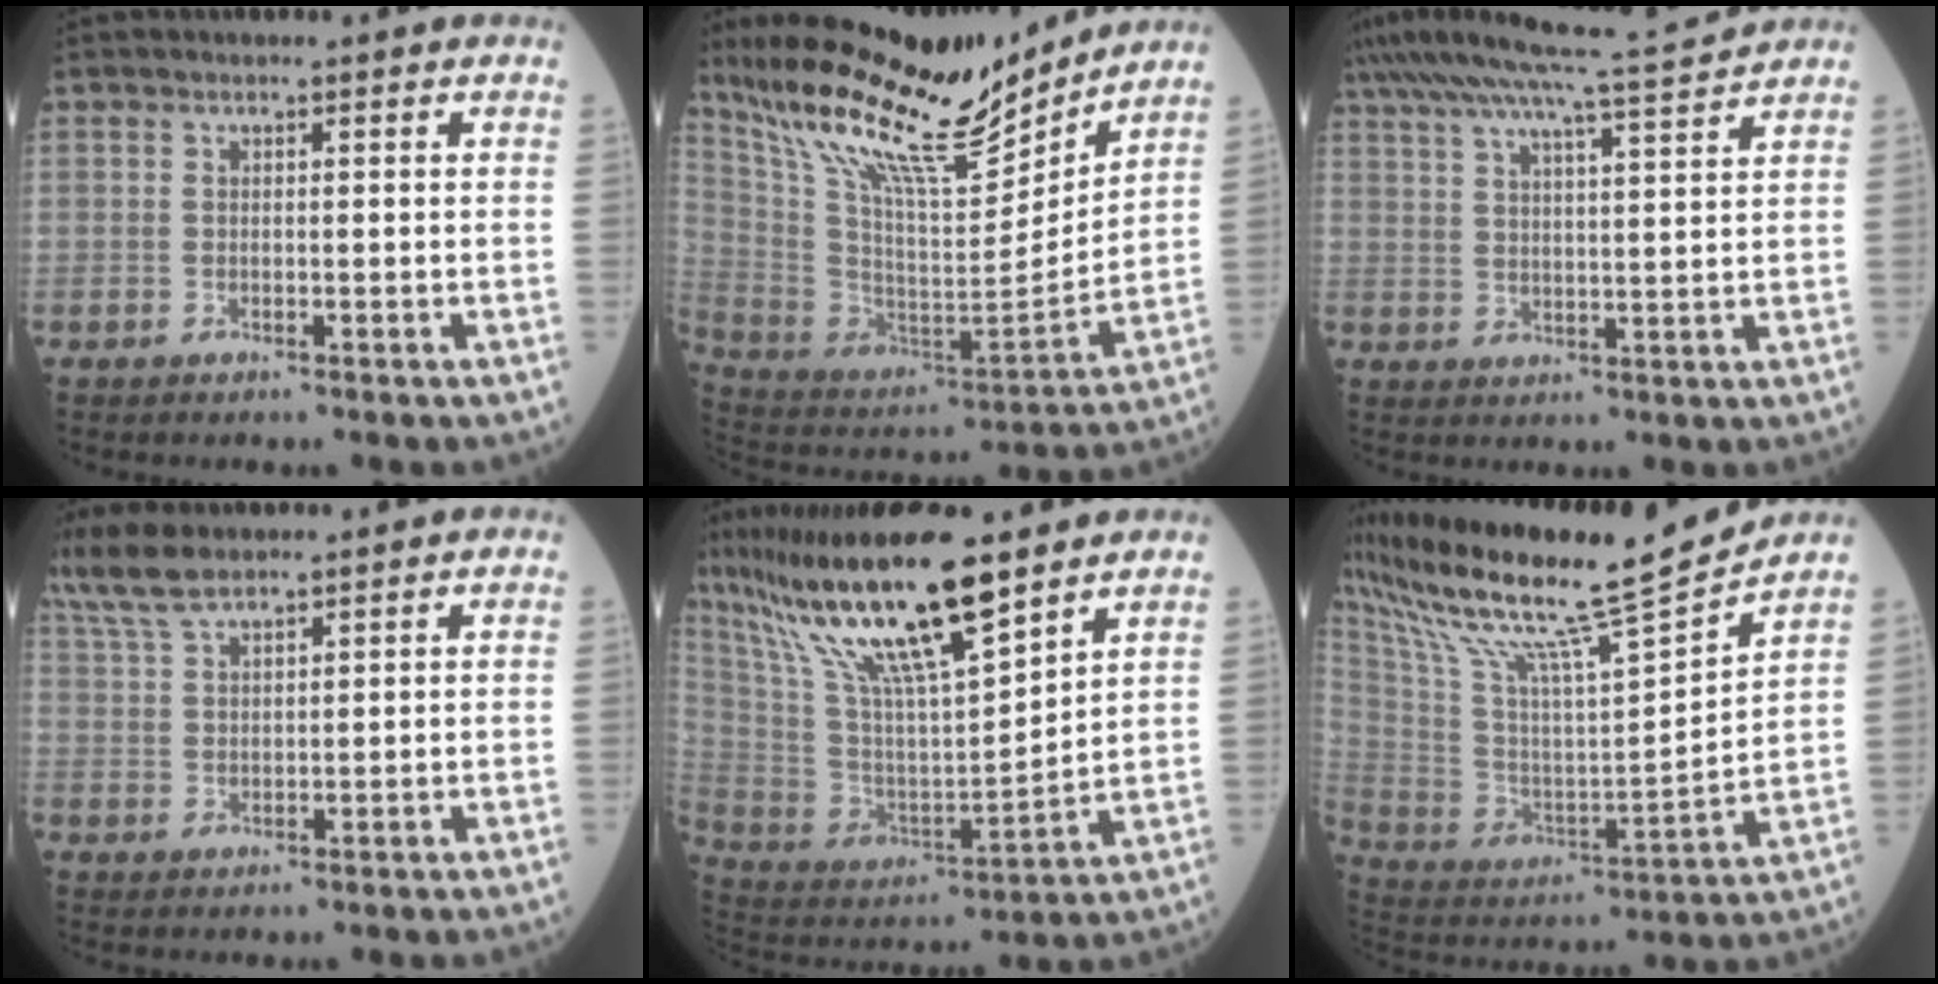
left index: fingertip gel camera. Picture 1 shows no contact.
{"total": 22.6, "force": [18.3, 3.3, 12.8], "torque": [-0.237, -0.011, 0.324]}
{"total": 13.5, "force": [11.9, -0.9, 6.4], "torque": [-0.123, 0.006, 0.173]}
{"total": 7.2, "force": [5.9, 1.4, 3.8], "torque": [-0.092, 0.019, 0.122]}
{"total": 22.1, "force": [15.7, 2.8, 15.3], "torque": [-0.298, 0.002, 0.291]}
{"total": 21.3, "force": [18.0, -0.9, 11.3], "torque": [-0.222, -0.024, 0.310]}